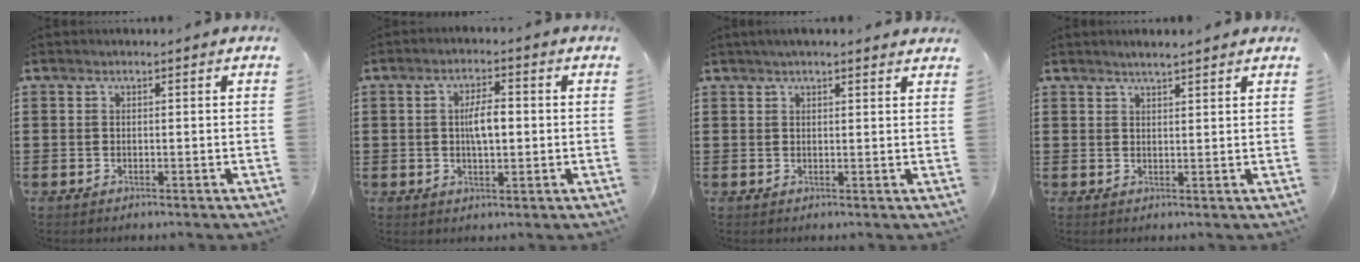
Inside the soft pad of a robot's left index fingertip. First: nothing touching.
{"total": 4.4, "force": [0.3, 1.6, 4.1], "torque": [-0.080, 0.006, 0.002]}
{"total": 2.2, "force": [1.8, 0.2, 1.2], "torque": [-0.027, 0.005, 0.033]}
{"total": 2.0, "force": [1.8, 0.0, 0.8], "torque": [-0.019, 0.003, 0.034]}